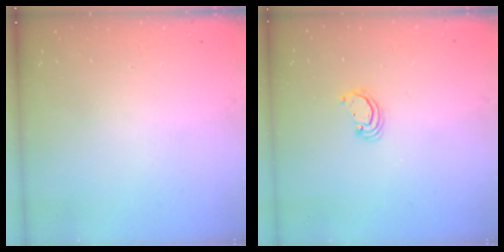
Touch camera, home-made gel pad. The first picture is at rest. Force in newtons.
{"total": 2.3, "press": 2.3, "slide": 0.3}